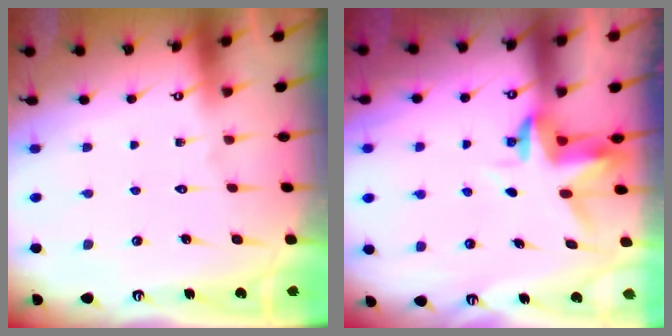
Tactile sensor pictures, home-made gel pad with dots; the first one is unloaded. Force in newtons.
{"total": 3.3, "press": 3.3, "slide": 0.4}